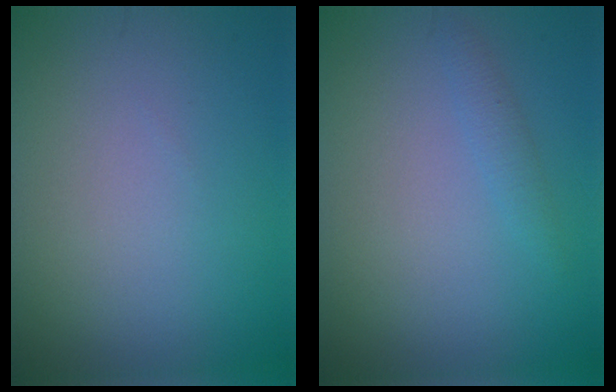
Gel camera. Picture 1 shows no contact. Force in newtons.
{"total": 1.1, "press": 1.1, "slide": 0.1}